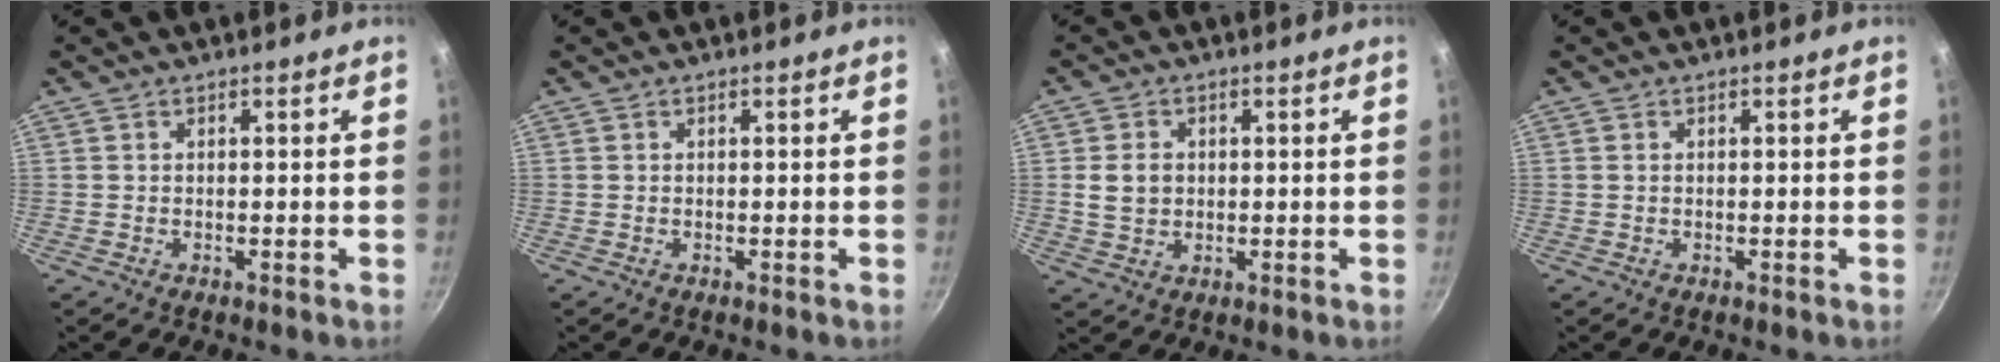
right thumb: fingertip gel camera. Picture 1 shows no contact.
{"total": 0.0}
{"total": 4.9, "force": [0.4, 3.9, 2.8], "torque": [-0.040, 0.003, 0.009]}
{"total": 0.0}